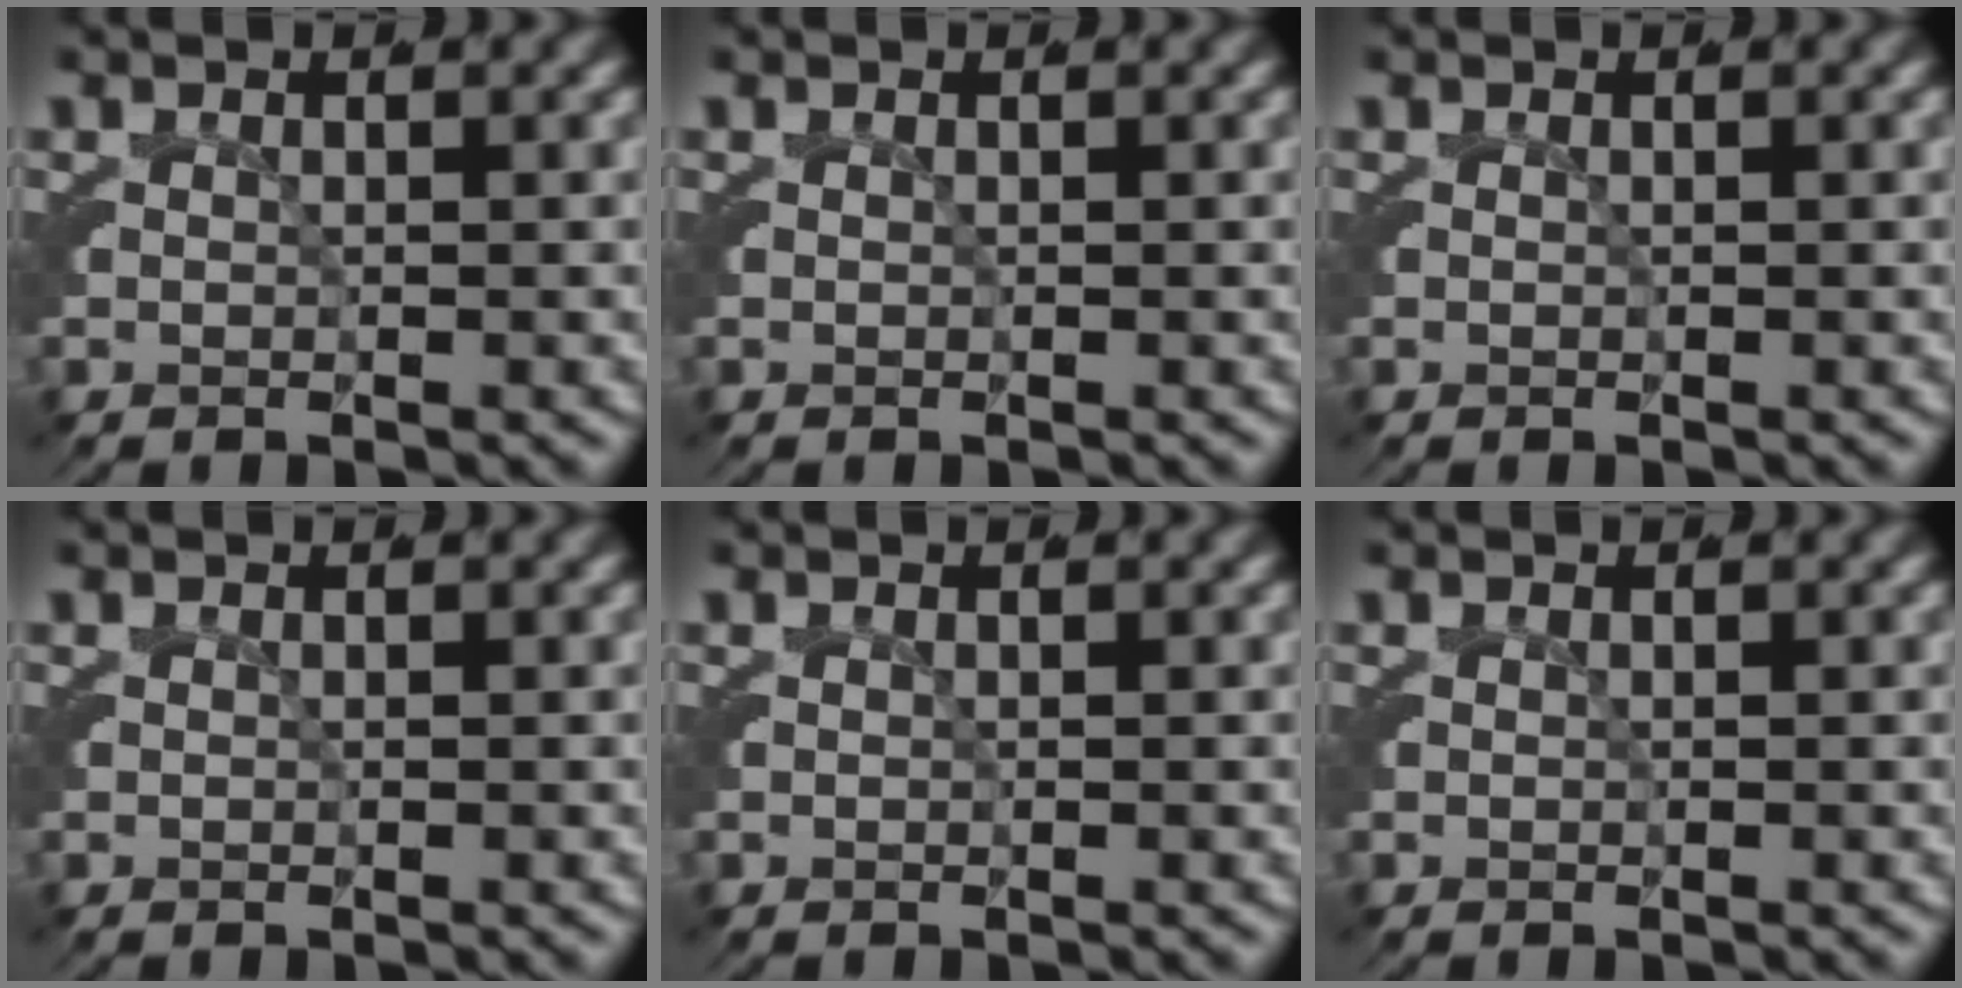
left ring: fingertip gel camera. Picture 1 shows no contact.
{"total": 0.0}
{"total": 0.0}
{"total": 0.0}
{"total": 0.0}
{"total": 0.0}